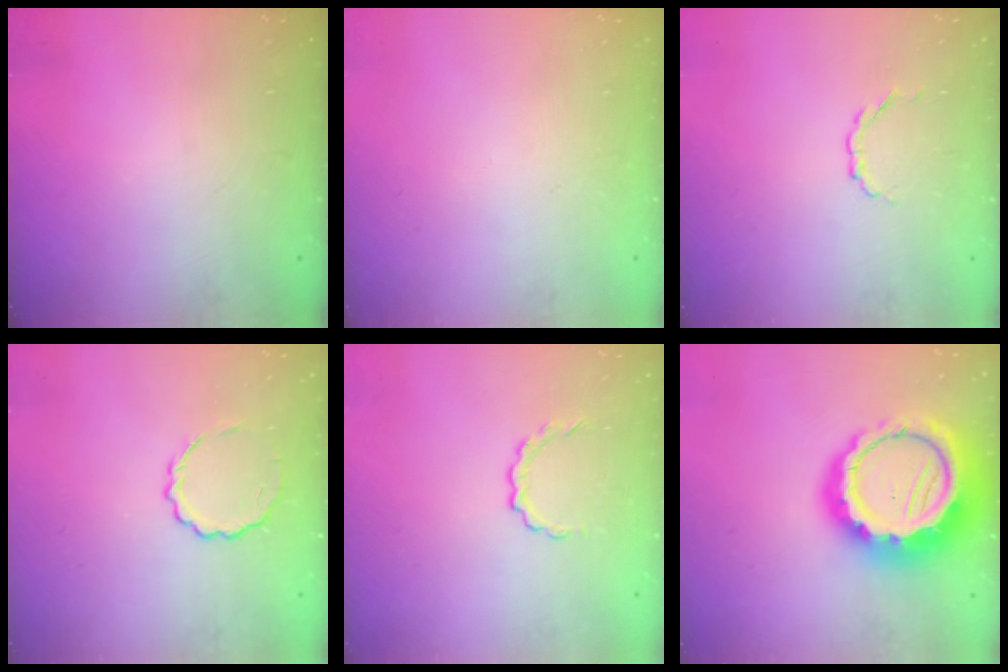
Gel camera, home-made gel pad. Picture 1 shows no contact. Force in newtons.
{"total": 0.0}
{"total": 2.5, "press": 2.4, "slide": 0.6}
{"total": 6.2, "press": 6.0, "slide": 1.5}
{"total": 3.3, "press": 3.1, "slide": 1.1}
{"total": 20.7, "press": 20.3, "slide": 4.1}